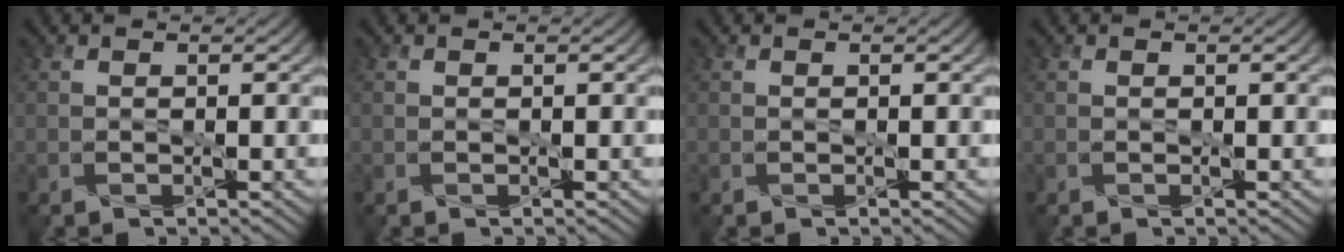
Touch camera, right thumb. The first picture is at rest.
{"total": 0.0}
{"total": 0.0}
{"total": 0.0}